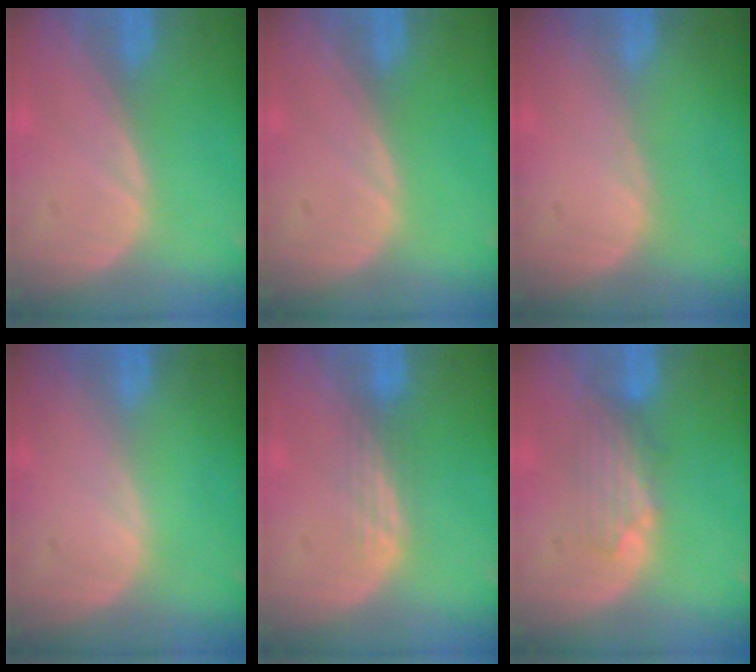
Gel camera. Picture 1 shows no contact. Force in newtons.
{"total": 0.0}
{"total": 0.0}
{"total": 0.0}
{"total": 3.0, "press": 2.6, "slide": 1.4}
{"total": 4.0, "press": 3.6, "slide": 1.5}